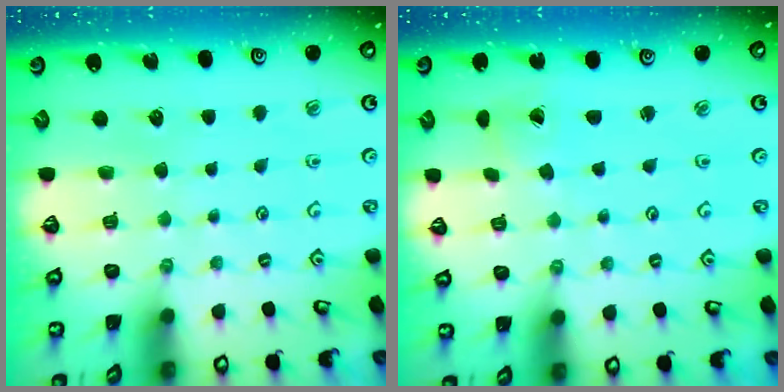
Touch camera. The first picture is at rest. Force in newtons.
{"total": 2.5, "press": 2.5, "slide": 0.1}